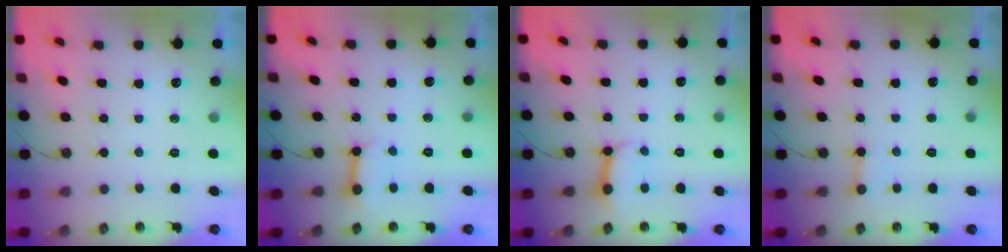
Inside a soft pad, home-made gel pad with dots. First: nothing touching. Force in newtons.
{"total": 7.3, "press": 7.2, "slide": 0.8}
{"total": 8.3, "press": 8.2, "slide": 1.2}
{"total": 2.2, "press": 2.2, "slide": 0.2}